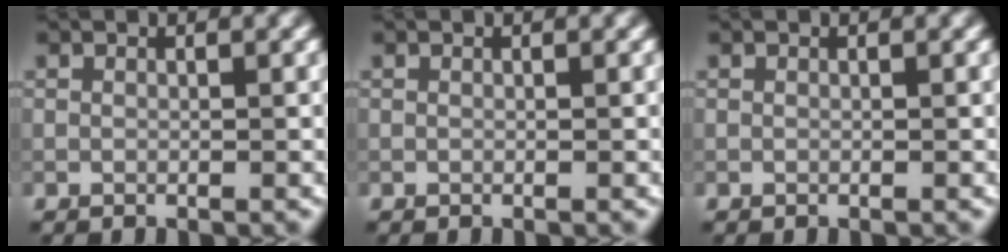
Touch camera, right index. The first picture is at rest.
{"total": 0.0}
{"total": 0.0}